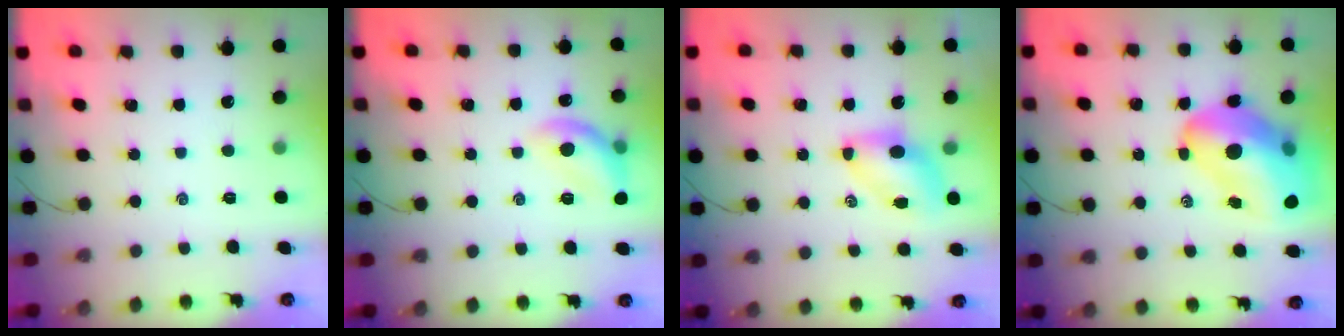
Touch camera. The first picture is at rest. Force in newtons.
{"total": 12.1, "press": 12.0, "slide": 0.9}
{"total": 7.1, "press": 7.0, "slide": 0.9}
{"total": 22.2, "press": 21.4, "slide": 5.7}